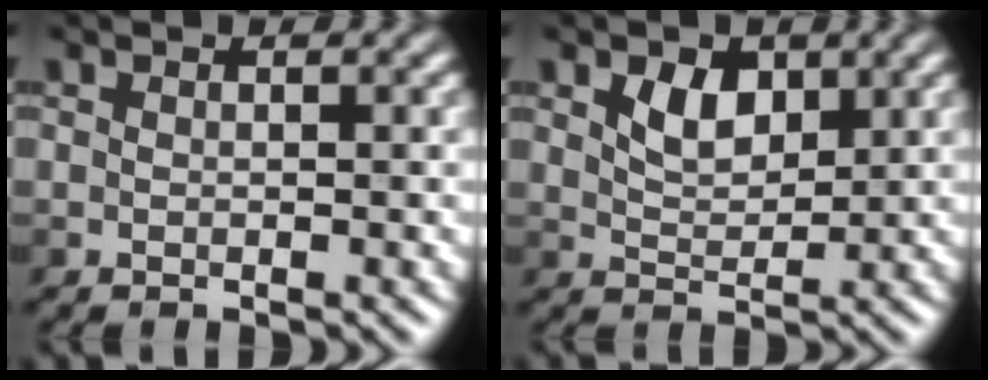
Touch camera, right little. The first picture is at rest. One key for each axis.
{"total": 2.7, "fx": 1.3, "fy": 1.7, "fz": 1.7, "tx": -0.033, "ty": 0.000, "tz": 0.024}